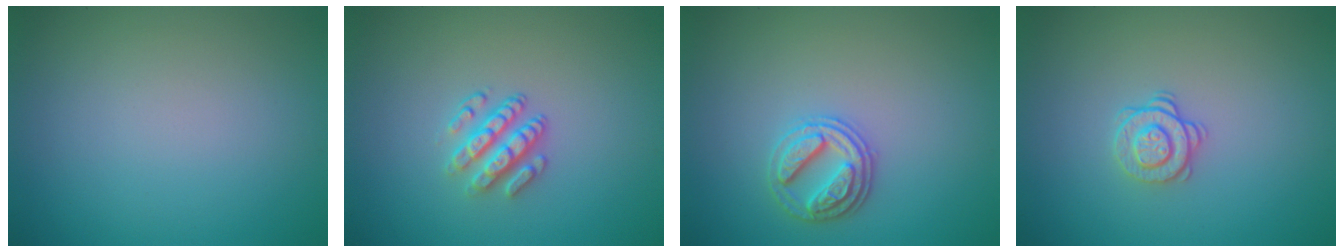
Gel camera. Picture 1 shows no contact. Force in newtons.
{"total": 2.9, "press": 2.5, "slide": 1.5}
{"total": 2.9, "press": 2.8, "slide": 0.7}
{"total": 1.7, "press": 1.3, "slide": 1.1}